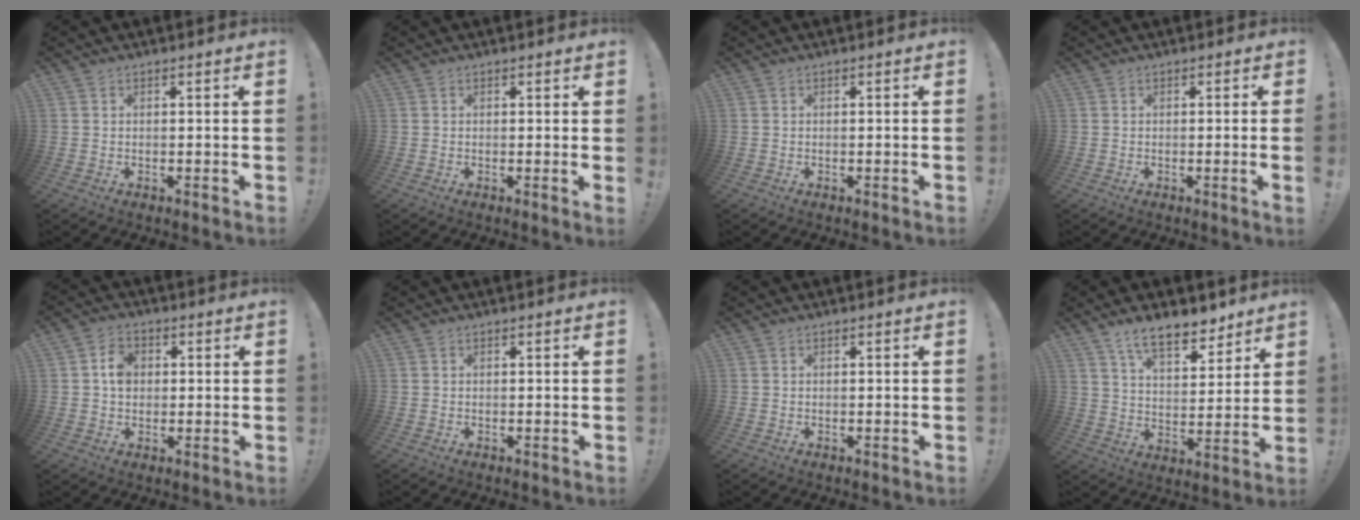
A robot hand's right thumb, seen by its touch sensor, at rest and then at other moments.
{"total": 0.8, "force": [0.4, -0.3, 0.6], "torque": [0.003, -0.007, 0.003]}
{"total": 0.6, "force": [-0.3, -0.4, 0.4], "torque": [-0.008, -0.002, -0.006]}
{"total": 2.4, "force": [-0.4, -0.6, 2.2], "torque": [-0.029, -0.009, -0.010]}
{"total": 5.8, "force": [0.8, 4.7, 3.3], "torque": [-0.043, 0.005, 0.013]}
{"total": 0.0}
{"total": 0.0}
{"total": 12.1, "force": [8.9, 4.8, 6.6], "torque": [-0.103, -0.050, 0.161]}